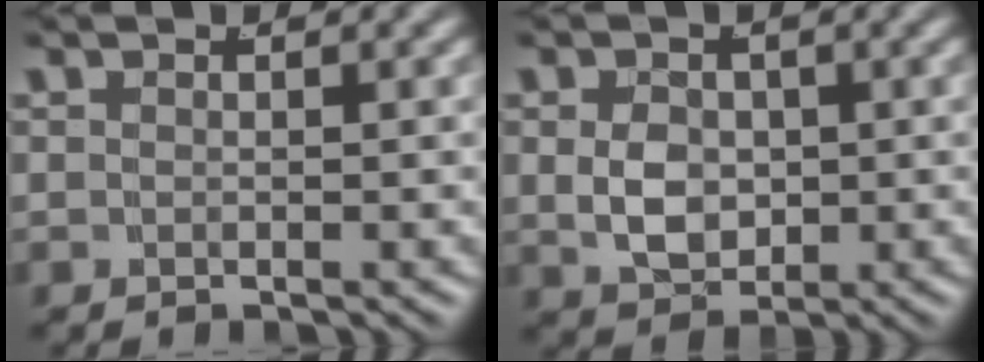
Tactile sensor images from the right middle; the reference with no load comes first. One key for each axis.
{"total": 3.5, "fx": 0.0, "fy": 2.6, "fz": 2.4, "tx": -0.044, "ty": -0.013, "tz": 0.011}